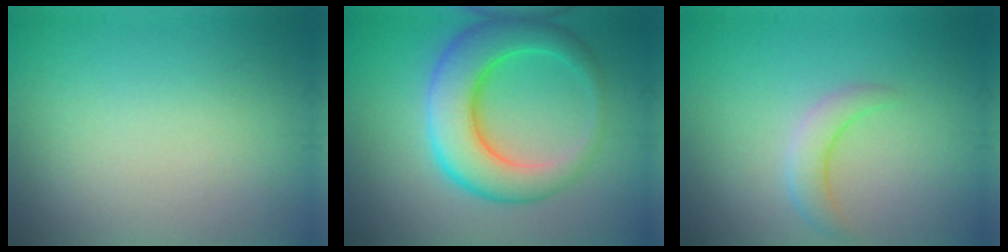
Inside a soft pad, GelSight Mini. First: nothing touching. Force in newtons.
{"total": 7.9, "press": 7.9, "slide": 0.1}
{"total": 2.2, "press": 2.2, "slide": 0.2}